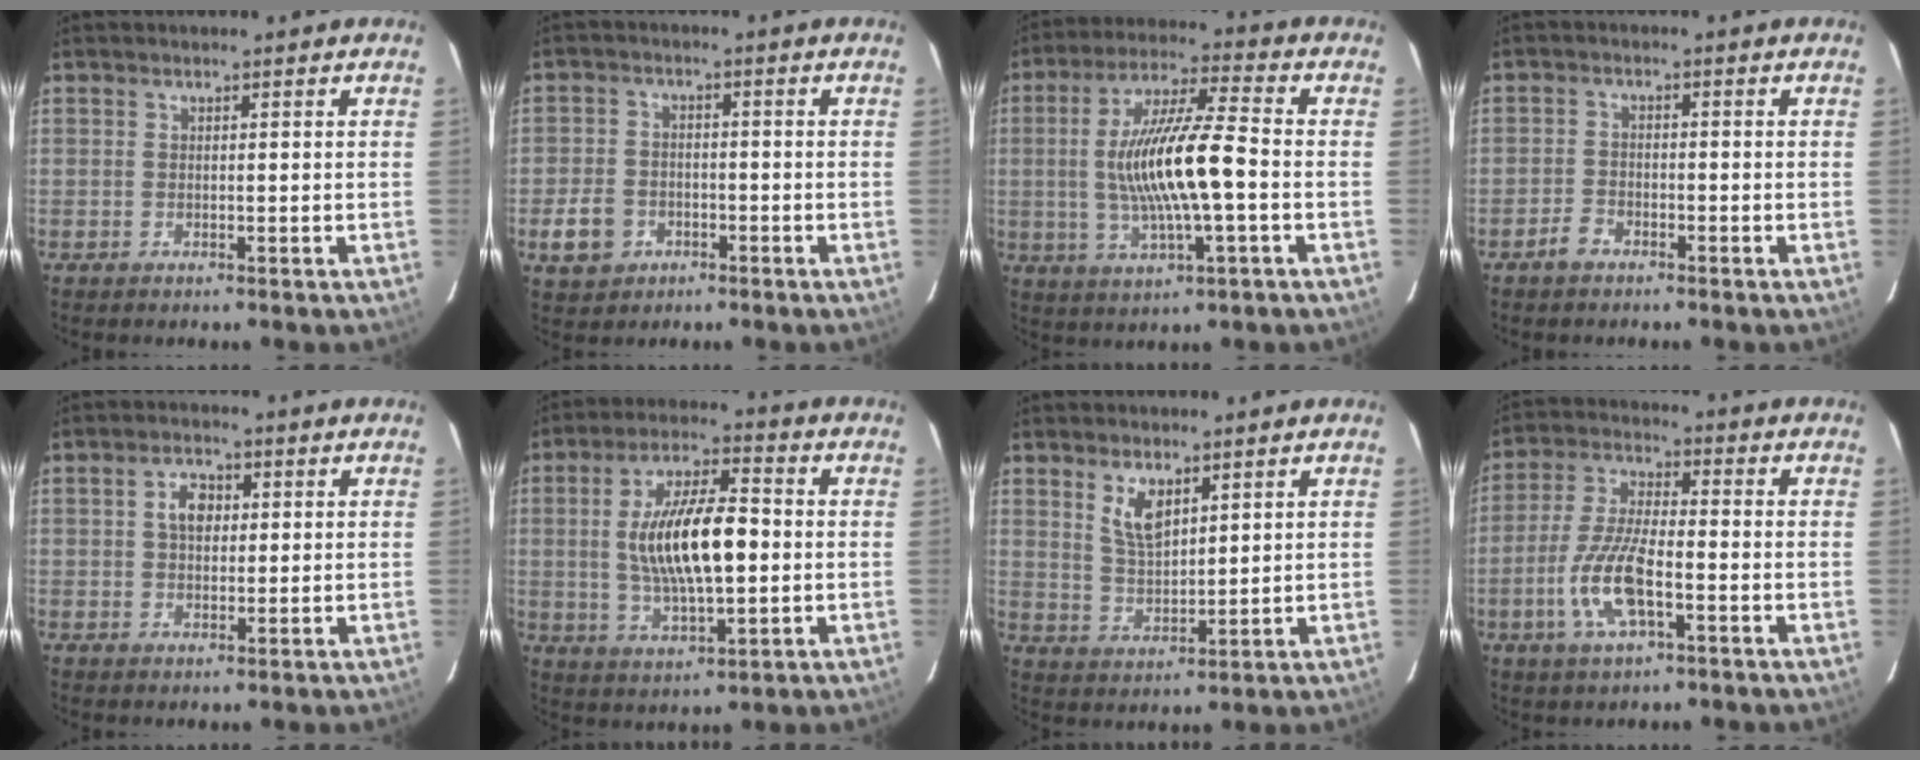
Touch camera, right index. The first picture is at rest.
{"total": 7.0, "force": [-3.1, 5.6, 2.8], "torque": [-0.081, 0.012, -0.049]}
{"total": 14.8, "force": [-1.6, 2.4, 14.5], "torque": [-0.276, 0.003, -0.027]}
{"total": 3.0, "force": [-2.4, 1.5, 1.1], "torque": [-0.033, 0.005, -0.044]}
{"total": 4.1, "force": [0.9, 2.9, 2.7], "torque": [-0.044, 0.012, 0.016]}
{"total": 14.9, "force": [0.0, 5.4, 13.9], "torque": [-0.257, 0.004, 0.006]}
{"total": 6.3, "force": [3.4, 2.9, 4.4], "torque": [-0.078, -0.003, 0.071]}
{"total": 11.3, "force": [-4.2, 3.6, 9.9], "torque": [-0.211, -0.004, -0.080]}